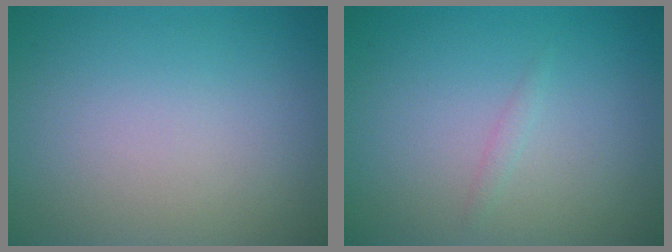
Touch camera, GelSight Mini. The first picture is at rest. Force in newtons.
{"total": 0.6, "press": 0.6, "slide": 0.0}